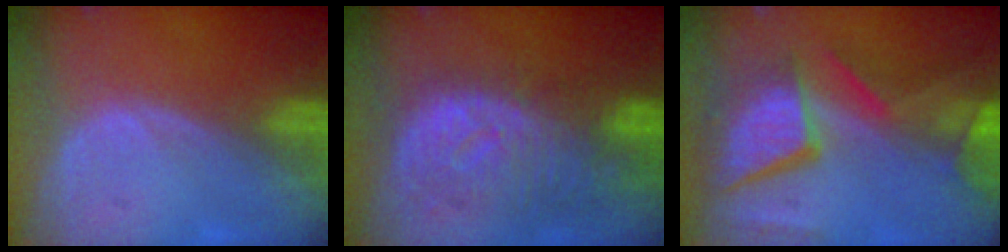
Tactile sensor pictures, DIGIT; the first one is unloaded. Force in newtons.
{"total": 10.8, "press": 9.6, "slide": 4.9}
{"total": 12.4, "press": 10.2, "slide": 7.1}